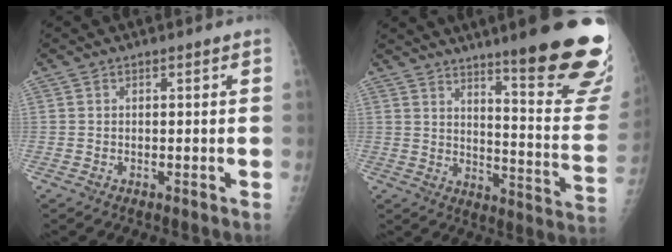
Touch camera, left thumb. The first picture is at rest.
{"total": 23.3, "force": [15.7, 2.8, 17.0], "torque": [-0.199, -0.106, 0.211]}